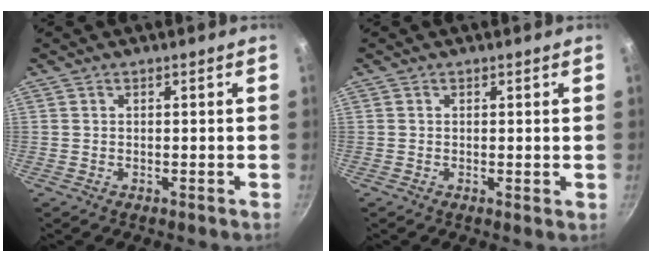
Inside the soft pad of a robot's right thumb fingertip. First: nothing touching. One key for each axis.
{"total": 0.6, "fx": 0.2, "fy": 0.2, "fz": 0.6, "tx": -0.009, "ty": -0.004, "tz": -0.001}